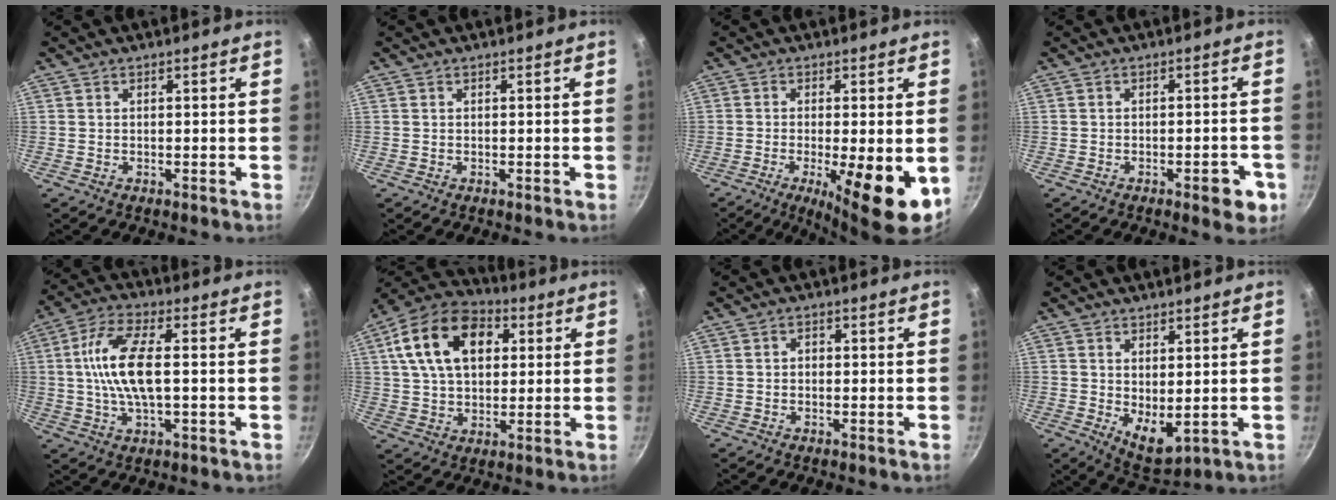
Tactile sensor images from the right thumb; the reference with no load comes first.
{"total": 0.0}
{"total": 11.7, "force": [-3.2, 2.8, 10.9], "torque": [-0.167, -0.010, -0.043]}
{"total": 5.7, "force": [-2.5, 2.3, 4.6], "torque": [-0.040, 0.016, -0.027]}
{"total": 12.0, "force": [0.5, 4.6, 11.0], "torque": [-0.220, 0.017, 0.000]}
{"total": 18.0, "force": [5.4, 11.8, 12.6], "torque": [-0.201, 0.011, 0.081]}
{"total": 1.1, "force": [0.0, 0.9, 0.6], "torque": [-0.009, 0.005, -0.002]}
{"total": 6.7, "force": [1.0, 3.4, 5.8], "torque": [-0.074, -0.027, 0.030]}